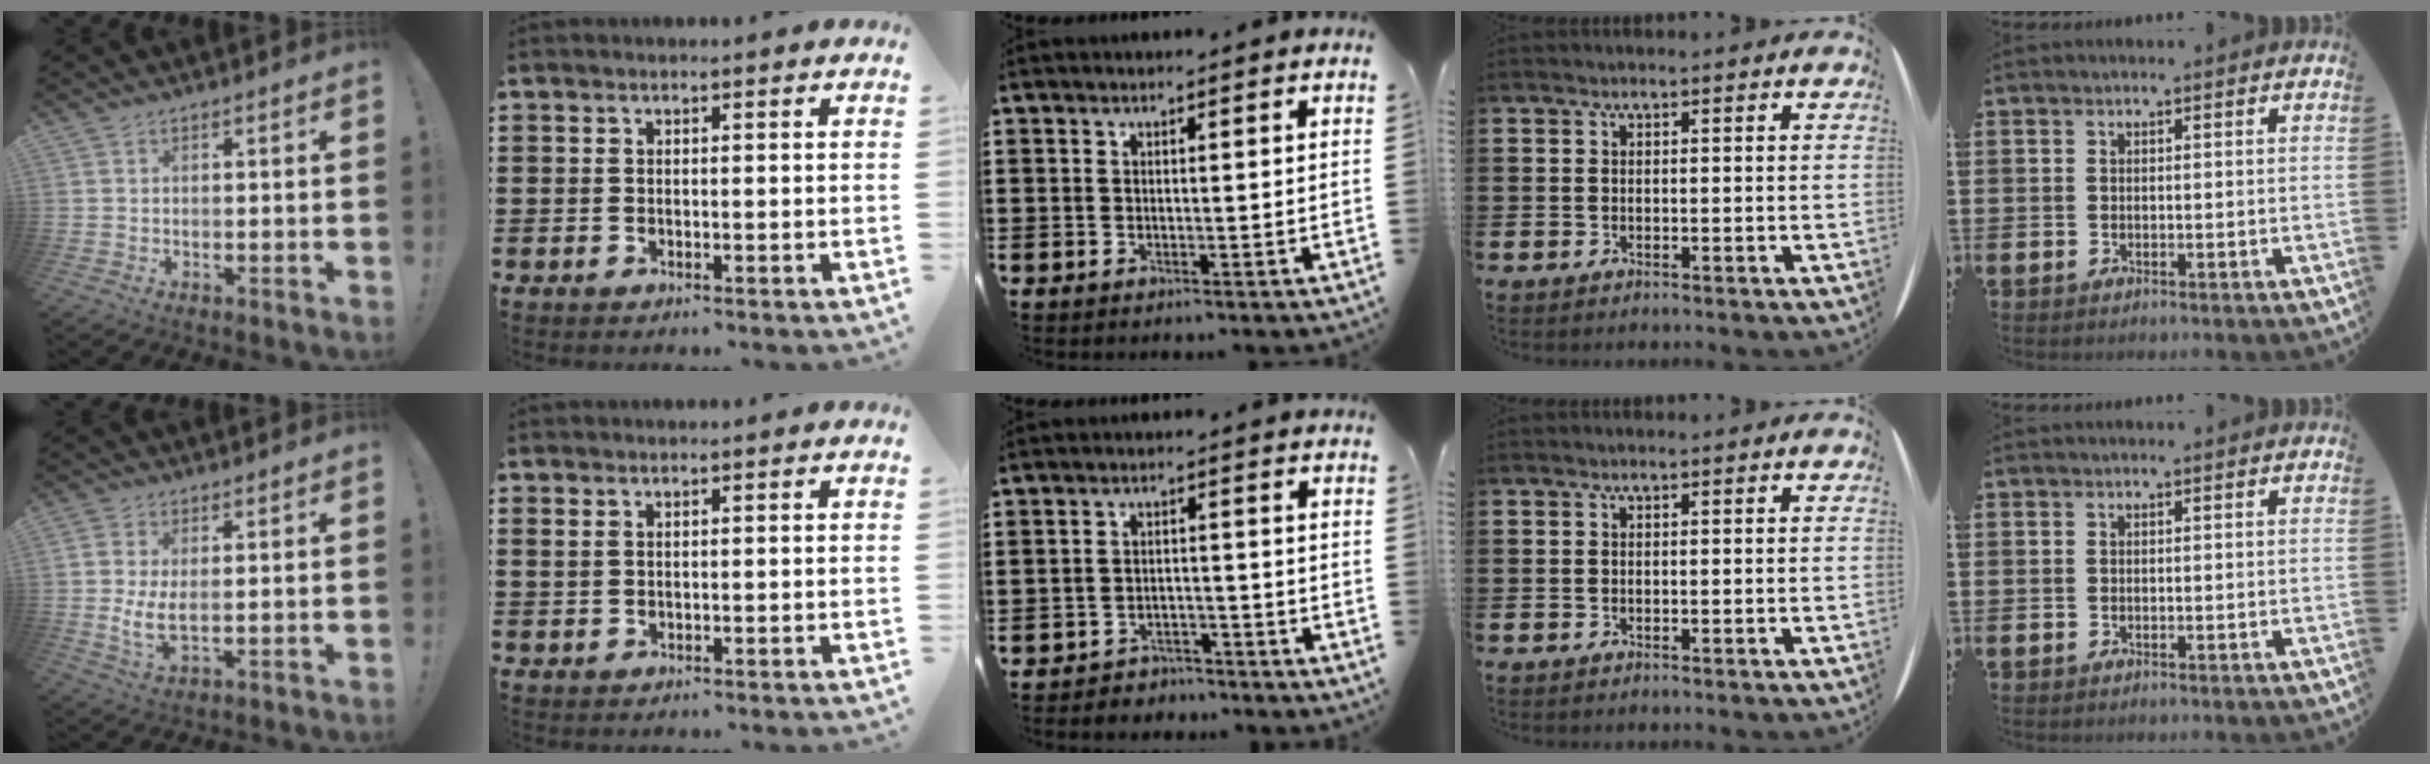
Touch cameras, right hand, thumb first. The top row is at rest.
{"thumb": {"total": 6.5, "force": [1.0, 3.2, 5.6], "torque": [-0.101, -0.016, 0.019]}, "index": {"total": 0.9, "force": [0.6, 0.5, 0.4], "torque": [-0.010, 0.003, 0.011]}, "middle": {"total": 2.8, "force": [-2.7, 0.6, -0.2], "torque": [-0.005, 0.001, -0.060]}}